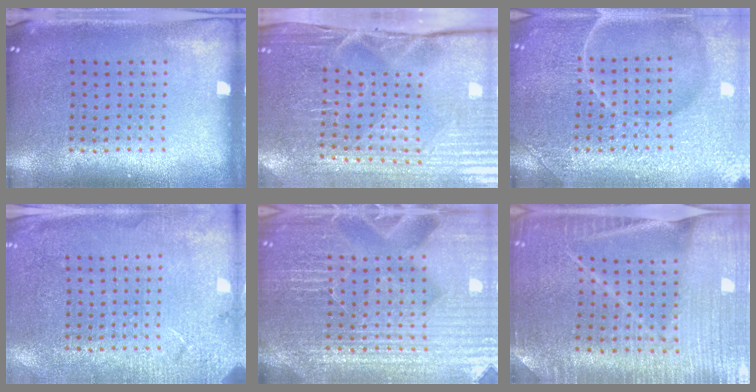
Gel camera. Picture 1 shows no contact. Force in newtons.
{"total": 4.3, "press": 4.1, "slide": 1.0}
{"total": 7.5, "press": 7.4, "slide": 1.0}
{"total": 2.7, "press": 2.6, "slide": 0.4}
{"total": 5.5, "press": 5.1, "slide": 2.2}
{"total": 3.1, "press": 3.1, "slide": 0.3}